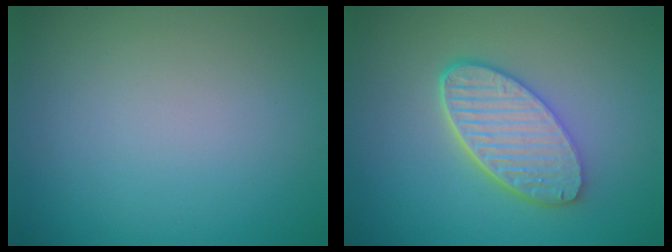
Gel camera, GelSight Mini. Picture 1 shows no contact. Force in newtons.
{"total": 5.6, "press": 4.4, "slide": 3.4}